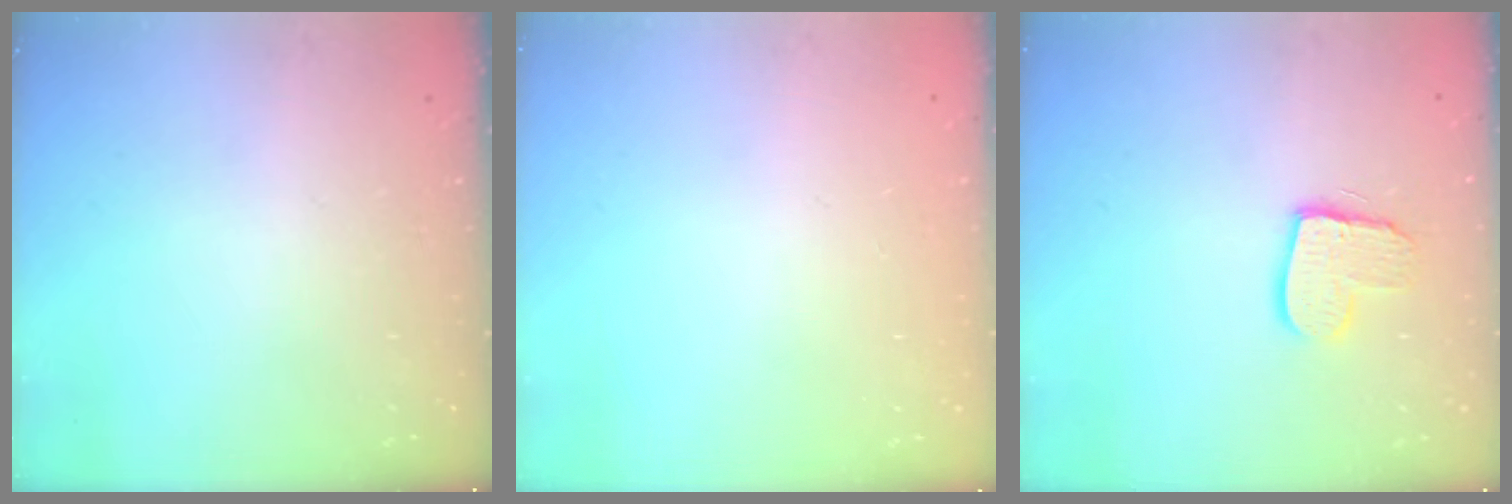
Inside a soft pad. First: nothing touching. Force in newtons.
{"total": 0.0}
{"total": 10.3, "press": 10.3, "slide": 0.8}